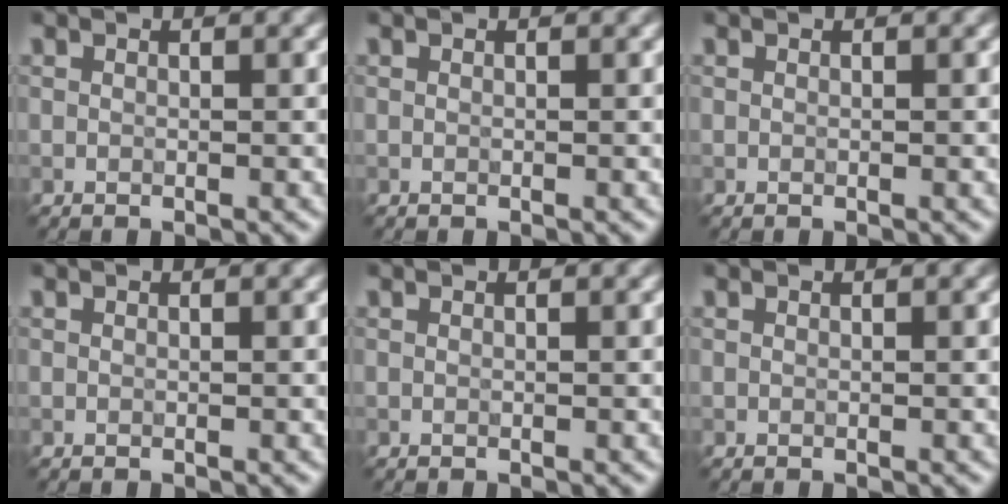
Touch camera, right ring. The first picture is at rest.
{"total": 0.0}
{"total": 0.0}
{"total": 0.0}
{"total": 0.0}
{"total": 0.0}